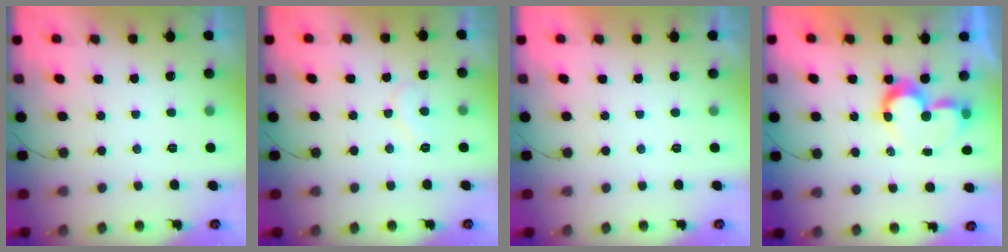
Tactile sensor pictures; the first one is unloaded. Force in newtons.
{"total": 6.6, "press": 6.6, "slide": 0.5}
{"total": 1.9, "press": 1.9, "slide": 0.0}
{"total": 8.7, "press": 8.7, "slide": 0.1}